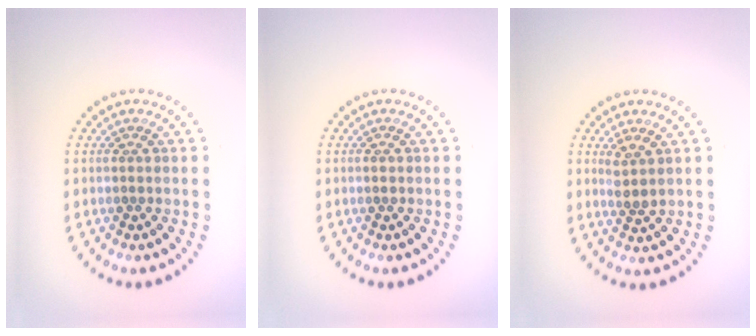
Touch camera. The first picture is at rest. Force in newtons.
{"total": 0.7, "press": 0.7, "slide": 0.2}
{"total": 1.8, "press": 1.5, "slide": 1.0}